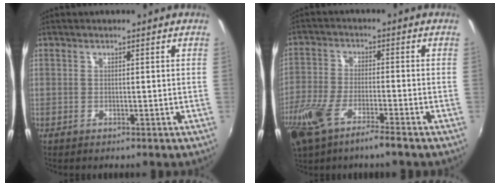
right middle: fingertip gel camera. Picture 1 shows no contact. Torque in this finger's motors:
{"motor_torque": [1.11, -1.03, 0.21, 0.09]}